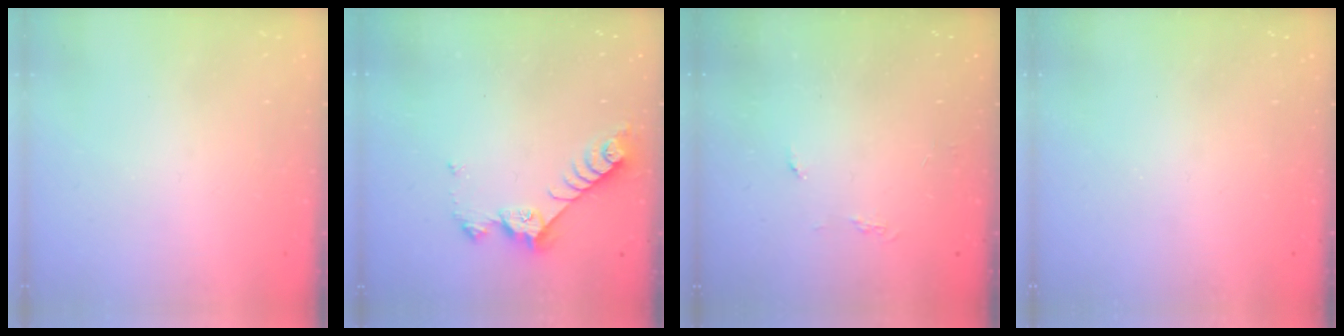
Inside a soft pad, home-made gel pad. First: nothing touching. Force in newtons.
{"total": 7.7, "press": 7.6, "slide": 0.5}
{"total": 3.7, "press": 3.6, "slide": 0.7}
{"total": 0.0}